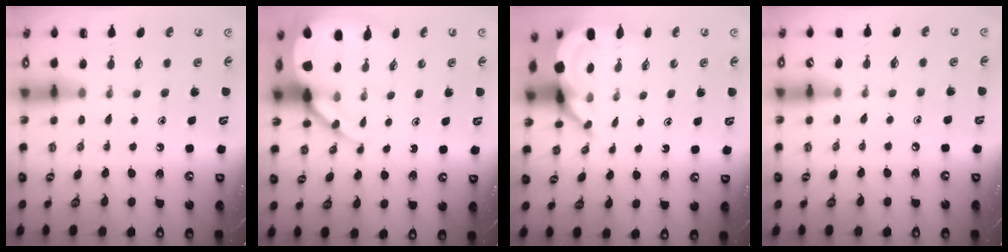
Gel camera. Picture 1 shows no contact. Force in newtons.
{"total": 7.9, "press": 7.9, "slide": 0.9}
{"total": 6.6, "press": 6.6, "slide": 0.2}
{"total": 2.5, "press": 2.4, "slide": 0.4}